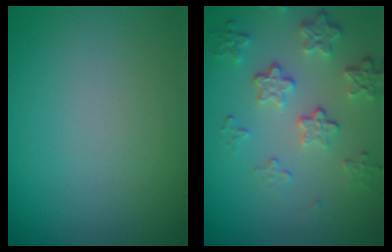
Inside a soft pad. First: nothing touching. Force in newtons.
{"total": 4.2, "press": 3.1, "slide": 2.8}